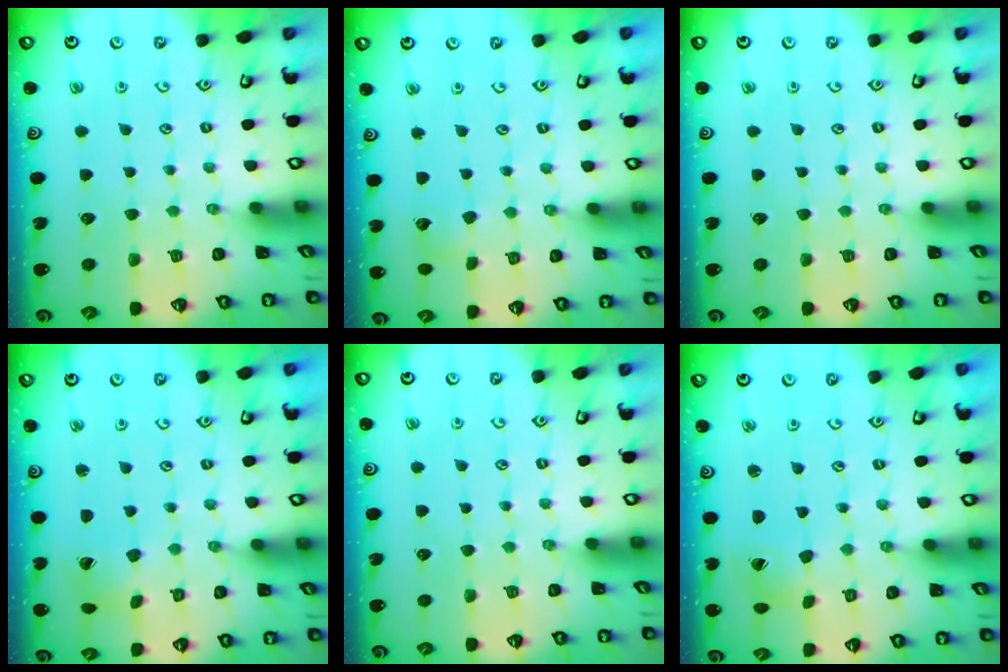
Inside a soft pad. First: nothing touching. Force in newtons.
{"total": 2.5, "press": 2.5, "slide": 0.3}
{"total": 0.0}
{"total": 3.7, "press": 3.6, "slide": 0.5}
{"total": 0.0}
{"total": 4.2, "press": 4.1, "slide": 0.5}